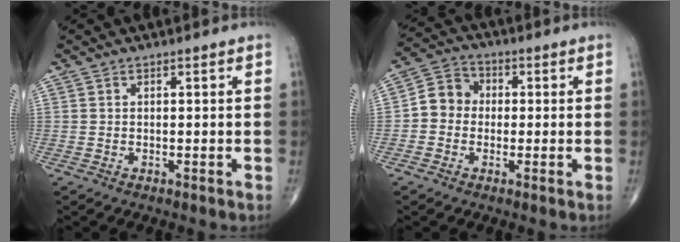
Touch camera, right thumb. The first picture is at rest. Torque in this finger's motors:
{"motor_torque": [0.52, 1.29, 0.45, -0.19, 0.02]}